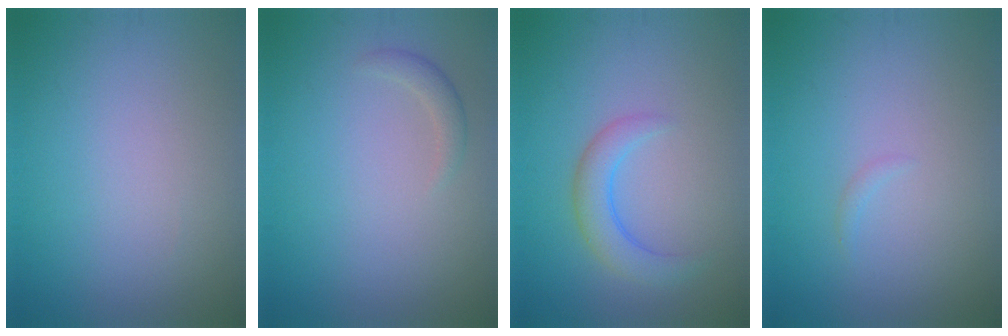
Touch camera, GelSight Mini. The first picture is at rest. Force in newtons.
{"total": 1.2, "press": 1.2, "slide": 0.1}
{"total": 2.9, "press": 2.9, "slide": 0.3}
{"total": 0.5, "press": 0.5, "slide": 0.1}